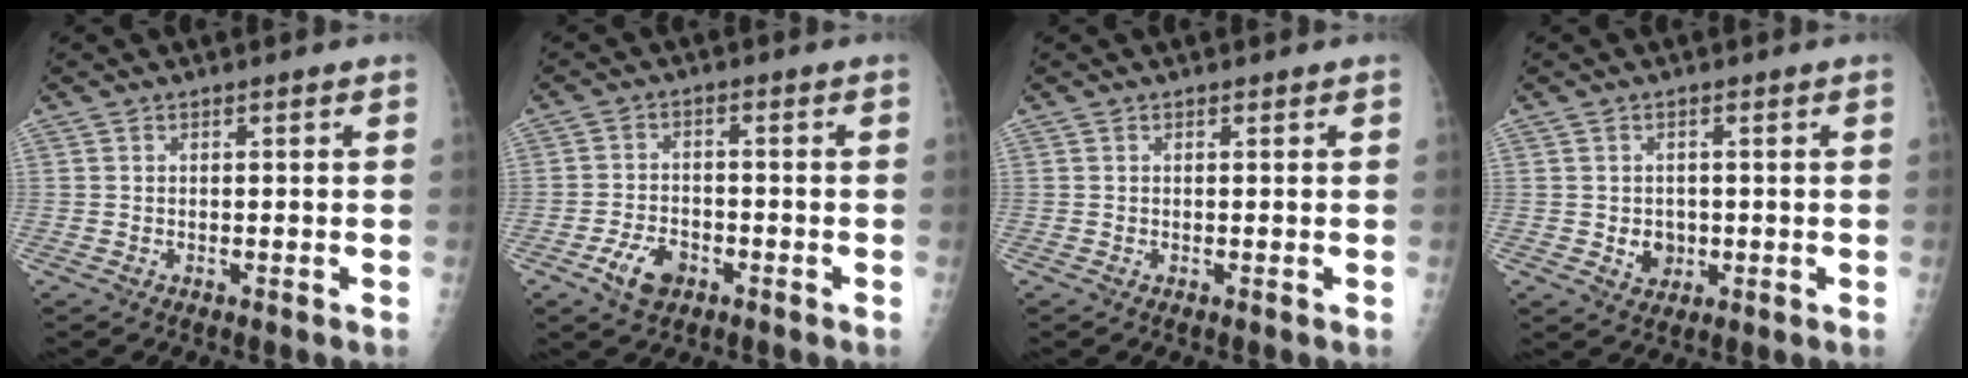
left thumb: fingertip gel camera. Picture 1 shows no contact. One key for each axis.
{"total": 5.9, "fx": -3.0, "fy": 3.8, "fz": 3.4, "tx": -0.055, "ty": 0.014, "tz": -0.050}
{"total": 0.0}
{"total": 3.6, "fx": -0.3, "fy": 3.2, "fz": 1.7, "tx": -0.008, "ty": 0.001, "tz": 0.005}